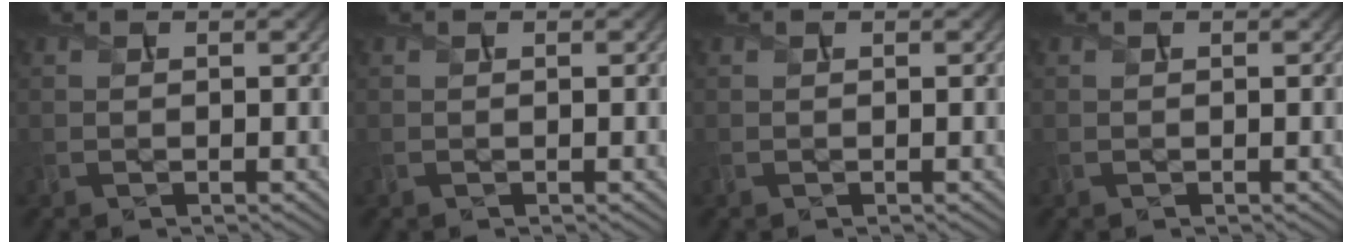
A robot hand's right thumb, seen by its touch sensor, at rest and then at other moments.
{"total": 0.0}
{"total": 0.0}
{"total": 0.0}